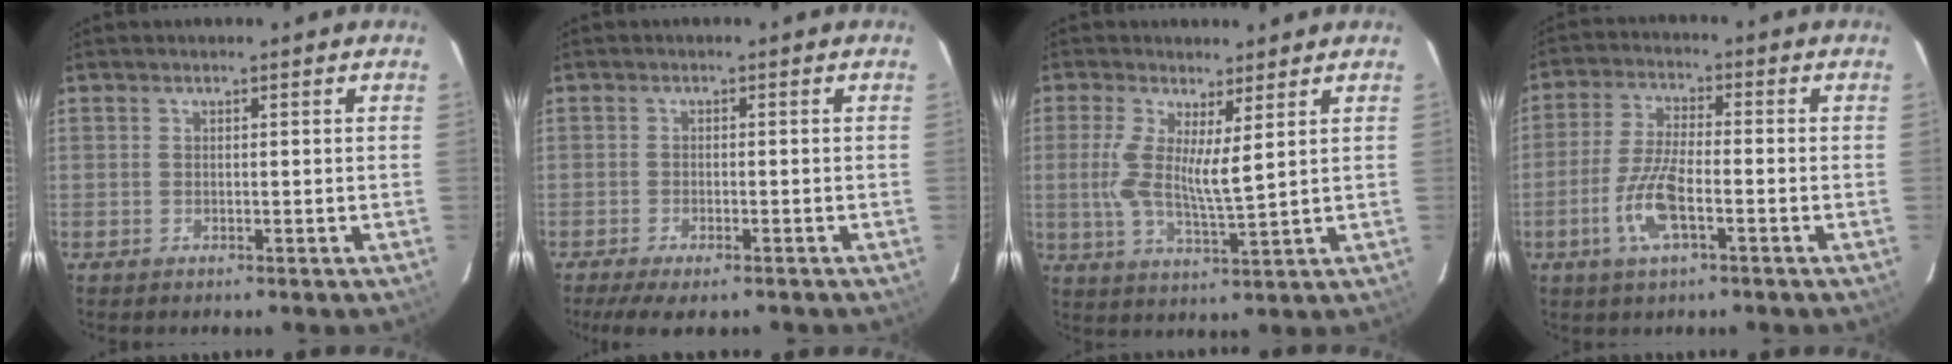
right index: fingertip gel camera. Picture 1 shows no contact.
{"total": 7.2, "force": [-5.5, 1.8, 4.3], "torque": [-0.098, -0.028, -0.091]}
{"total": 7.6, "force": [2.1, 1.3, 7.2], "torque": [-0.148, -0.012, 0.035]}
{"total": 8.7, "force": [-3.5, 2.4, 7.6], "torque": [-0.164, -0.003, -0.070]}